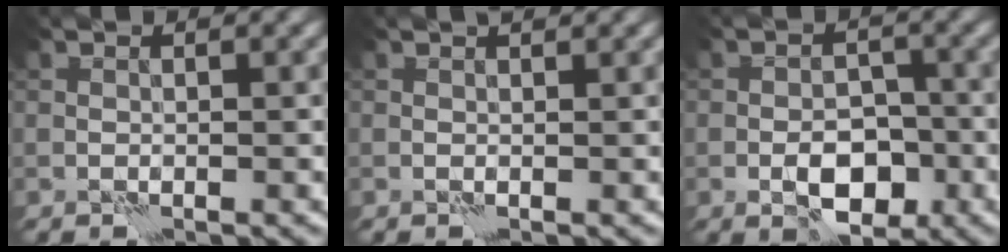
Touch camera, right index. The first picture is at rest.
{"total": 0.7, "force": [0.4, 0.1, 0.5], "torque": [-0.009, 0.003, 0.004]}
{"total": 4.8, "force": [-2.1, 2.7, 3.4], "torque": [-0.045, 0.002, -0.035]}